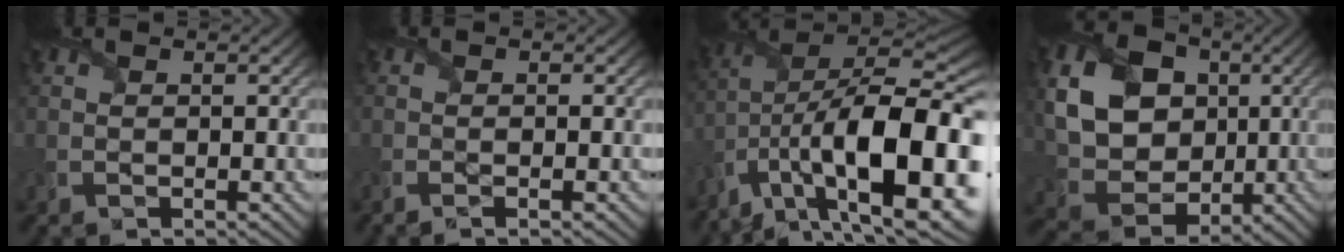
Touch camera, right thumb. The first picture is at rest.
{"total": 1.4, "force": [-0.9, -0.4, 1.0], "torque": [-0.020, -0.004, -0.018]}
{"total": 18.2, "force": [-7.4, 8.2, 14.6], "torque": [-0.260, -0.013, -0.117]}
{"total": 15.6, "force": [2.2, 13.0, 8.4], "torque": [-0.226, 0.014, 0.060]}